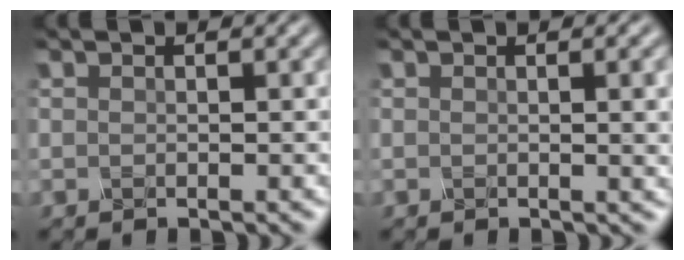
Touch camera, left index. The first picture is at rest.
{"total": 3.3, "force": [0.3, 1.1, 3.1], "torque": [-0.026, 0.005, 0.001]}